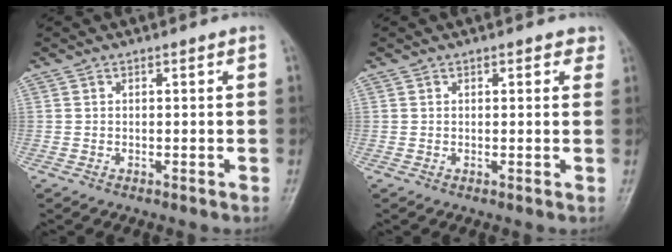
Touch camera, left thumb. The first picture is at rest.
{"total": 2.2, "force": [1.2, 1.2, 1.3], "torque": [0.000, -0.002, 0.011]}